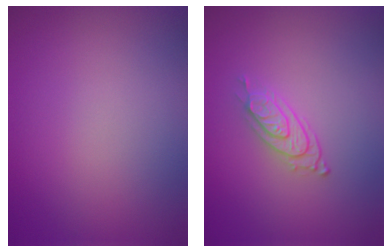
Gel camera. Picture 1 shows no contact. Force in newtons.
{"total": 2.5, "press": 2.1, "slide": 1.4}